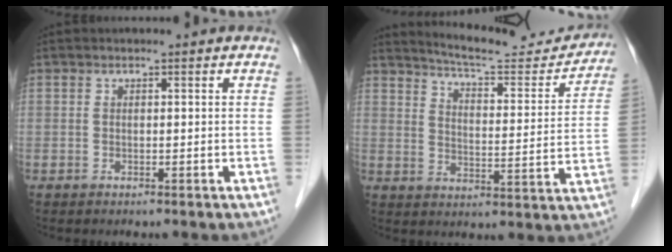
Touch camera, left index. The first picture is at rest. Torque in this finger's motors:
{"motor_torque": [0.33, -0.38, 0.12, 0.02]}